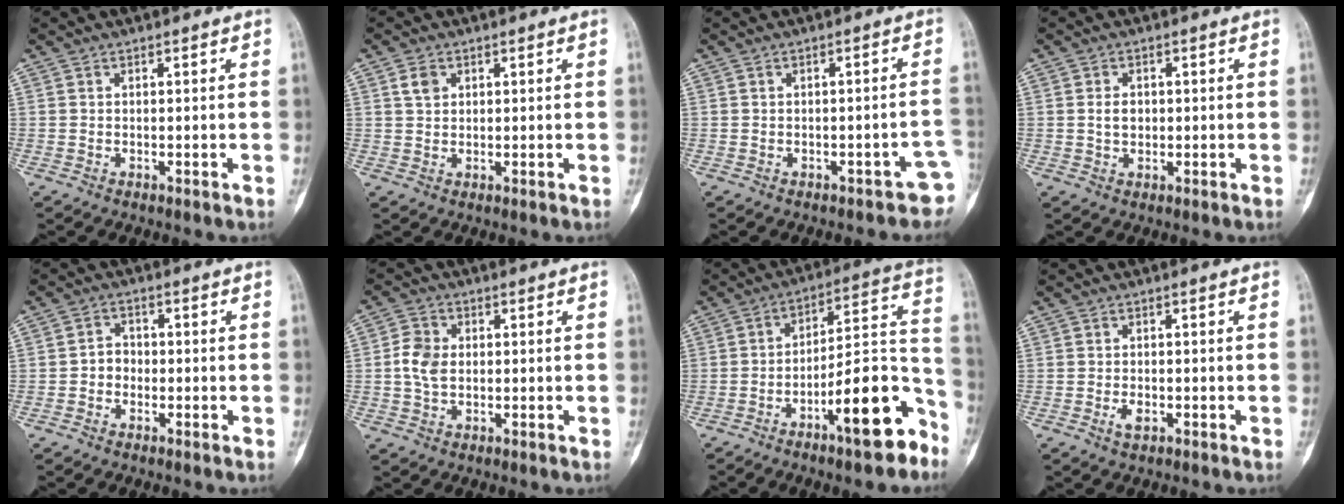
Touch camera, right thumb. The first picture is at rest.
{"total": 2.6, "force": [1.1, 1.9, 1.3], "torque": [-0.018, 0.000, 0.023]}
{"total": 3.9, "force": [-2.2, 1.9, 2.6], "torque": [-0.011, 0.027, -0.024]}
{"total": 2.7, "force": [0.2, 1.9, 1.8], "torque": [-0.025, 0.003, 0.004]}
{"total": 3.1, "force": [-0.8, 2.6, 1.4], "torque": [-0.005, 0.013, -0.022]}
{"total": 5.3, "force": [0.1, 3.9, 3.6], "torque": [-0.068, 0.008, -0.002]}
{"total": 16.9, "force": [-9.3, 4.7, 13.4], "torque": [-0.178, 0.084, -0.143]}
{"total": 2.1, "force": [-0.9, 1.2, 1.5], "torque": [-0.028, 0.002, -0.015]}